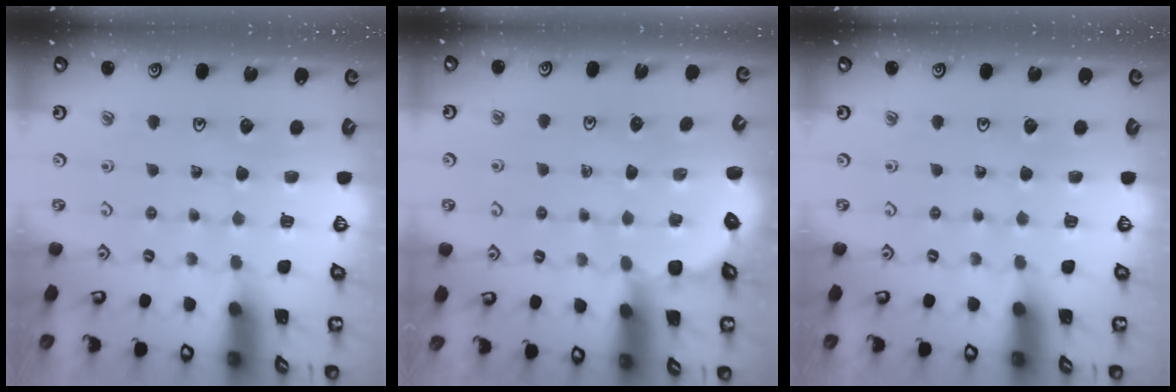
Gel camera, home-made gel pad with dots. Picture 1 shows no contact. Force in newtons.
{"total": 2.2, "press": 2.2, "slide": 0.3}
{"total": 0.0}